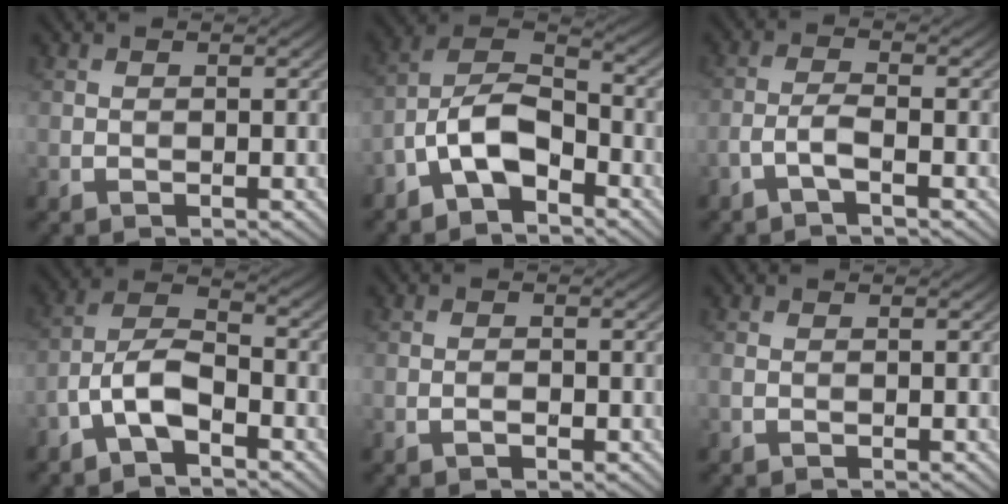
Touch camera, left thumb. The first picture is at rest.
{"total": 9.1, "force": [-4.7, 4.3, 6.4], "torque": [-0.124, 0.009, -0.106]}
{"total": 2.6, "force": [-1.6, 0.5, 2.1], "torque": [-0.044, 0.009, -0.039]}
{"total": 6.5, "force": [-3.4, 2.7, 4.8], "torque": [-0.094, 0.012, -0.082]}
{"total": 1.2, "force": [-0.6, 0.4, 0.9], "torque": [-0.016, 0.002, -0.011]}
{"total": 0.5, "force": [-0.1, 0.2, 0.5], "torque": [-0.017, 0.000, -0.004]}